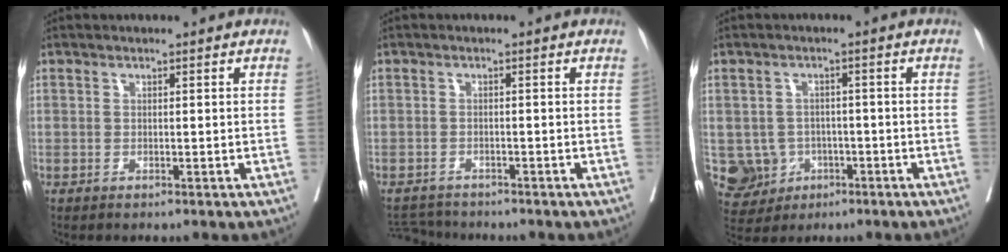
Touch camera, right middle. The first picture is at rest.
{"total": 3.5, "force": [-3.5, 0.7, -0.1], "torque": [0.004, -0.013, -0.060]}
{"total": 6.6, "force": [-1.6, 6.3, 1.2], "torque": [-0.029, 0.005, -0.017]}